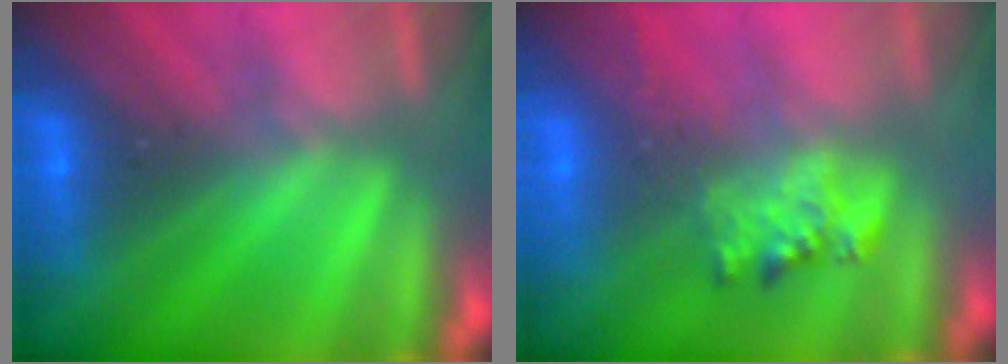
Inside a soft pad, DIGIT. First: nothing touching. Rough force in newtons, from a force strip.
{"total": 2.2}